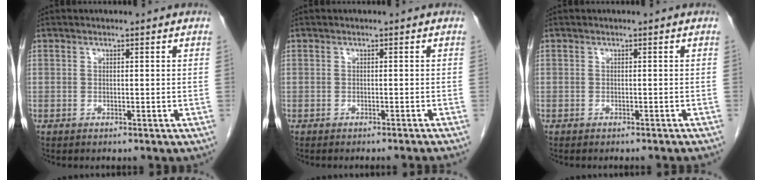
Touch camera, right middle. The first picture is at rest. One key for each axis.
{"total": 3.9, "fx": -3.5, "fy": -0.9, "fz": 1.5, "tx": -0.012, "ty": 0.000, "tz": -0.043}
{"total": 3.2, "fx": -2.9, "fy": -0.3, "fz": 1.4, "tx": -0.018, "ty": 0.000, "tz": -0.034}